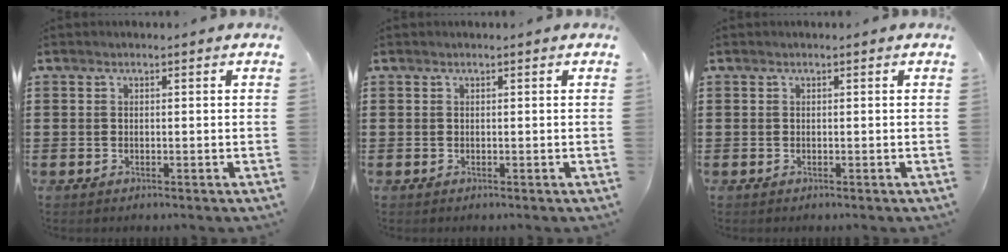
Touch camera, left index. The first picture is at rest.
{"total": 0.0}
{"total": 0.0}